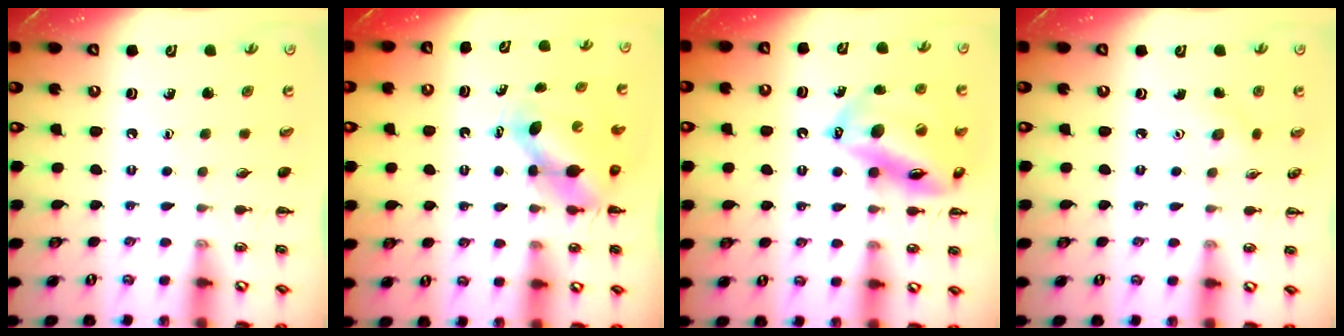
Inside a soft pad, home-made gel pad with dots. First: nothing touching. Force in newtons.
{"total": 5.9, "press": 5.8, "slide": 0.8}
{"total": 17.9, "press": 17.5, "slide": 4.1}
{"total": 3.1, "press": 3.0, "slide": 0.8}